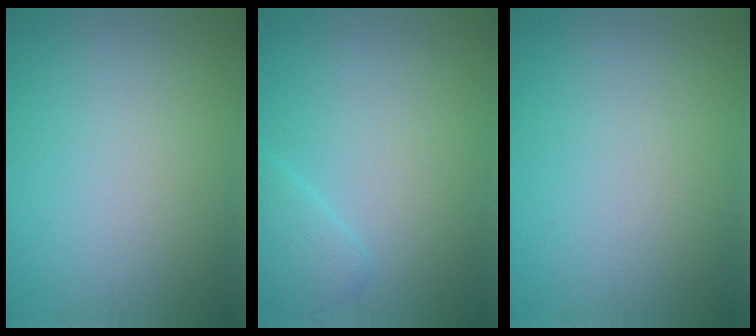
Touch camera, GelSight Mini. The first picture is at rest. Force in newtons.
{"total": 1.8, "press": 1.8, "slide": 0.1}
{"total": 0.0}